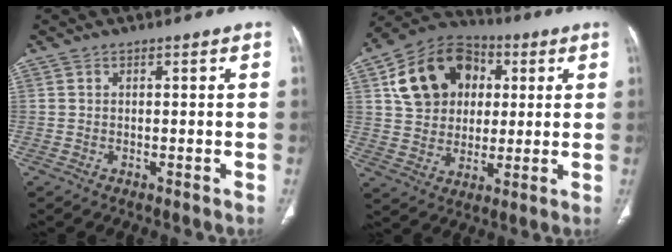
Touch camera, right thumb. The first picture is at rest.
{"total": 17.1, "force": [4.7, 13.4, 9.5], "torque": [-0.139, 0.010, 0.078]}